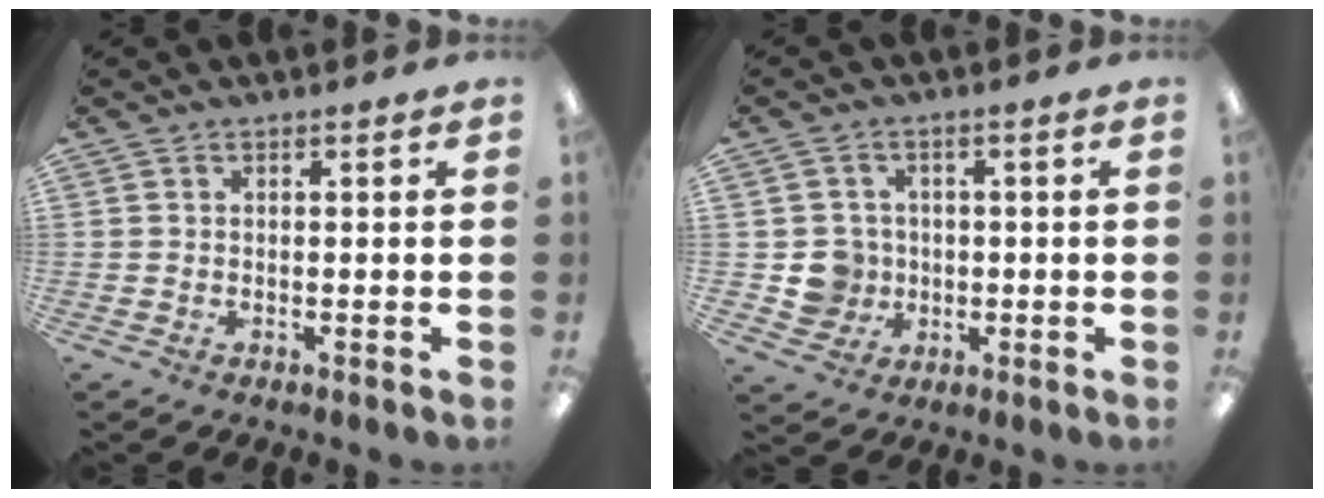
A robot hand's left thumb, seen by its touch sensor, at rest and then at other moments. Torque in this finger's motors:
{"motor_torque": [-0.10, 0.11, 0.04, -0.01, 0.00]}